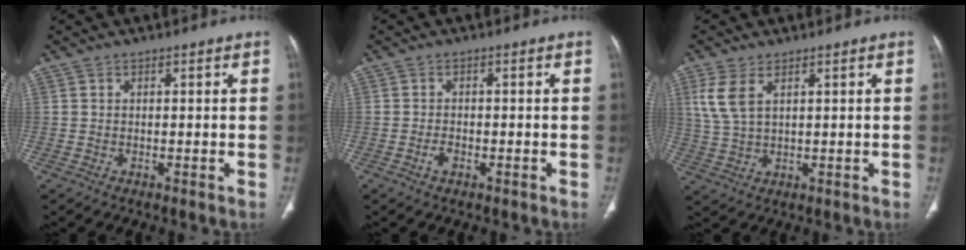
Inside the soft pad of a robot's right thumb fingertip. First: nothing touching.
{"total": 1.7, "force": [-1.0, 0.8, 1.1], "torque": [-0.024, 0.006, -0.018]}
{"total": 5.7, "force": [2.5, 2.7, 4.4], "torque": [-0.106, 0.001, 0.060]}